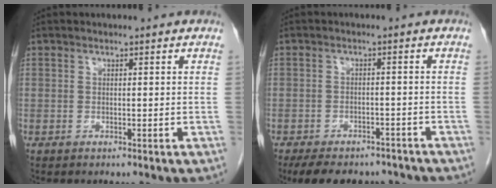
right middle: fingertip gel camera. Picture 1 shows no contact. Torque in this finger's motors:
{"motor_torque": [0.64, -0.72, 0.04, 0.02]}